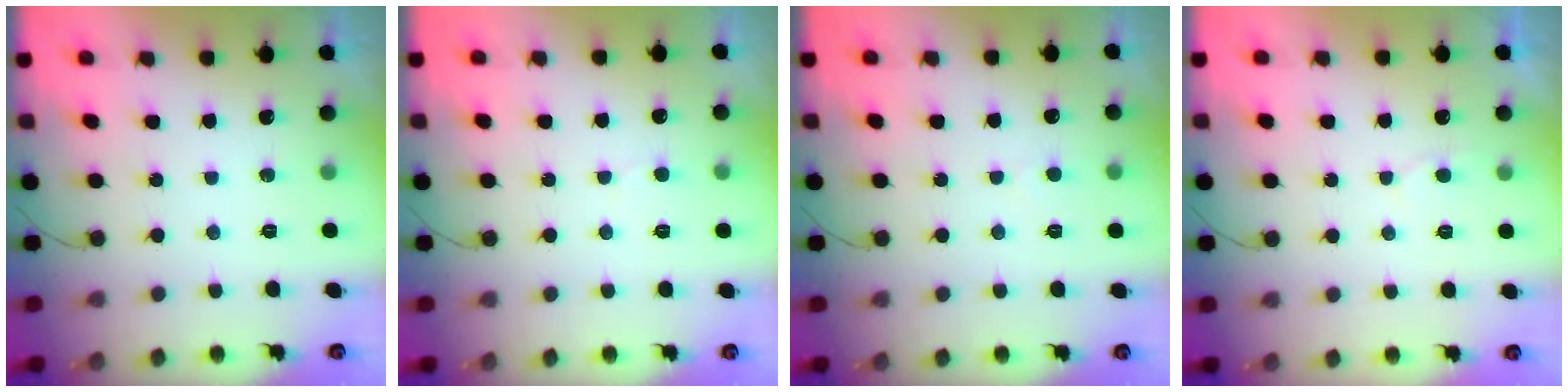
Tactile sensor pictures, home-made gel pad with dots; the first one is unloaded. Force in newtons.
{"total": 4.1, "press": 4.1, "slide": 0.3}
{"total": 2.5, "press": 2.5, "slide": 0.2}
{"total": 3.0, "press": 3.0, "slide": 0.3}